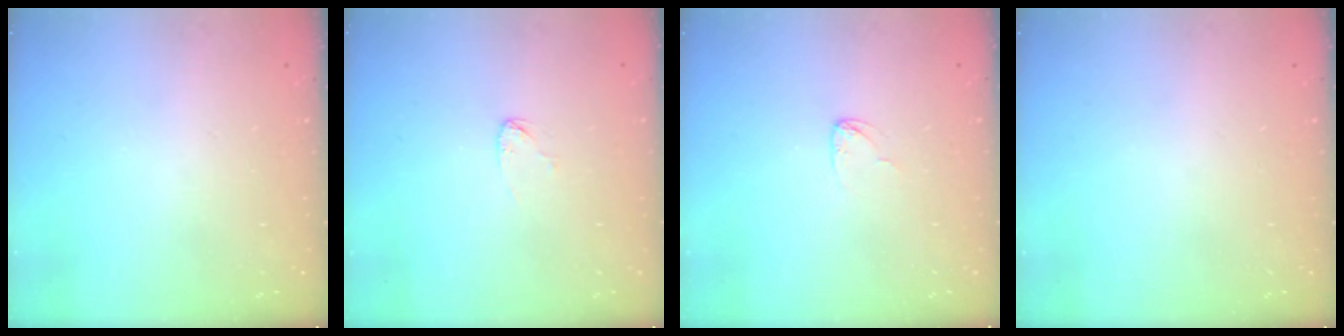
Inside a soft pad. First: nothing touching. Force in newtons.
{"total": 3.0, "press": 3.0, "slide": 0.2}
{"total": 2.7, "press": 2.7, "slide": 0.1}
{"total": 0.0}